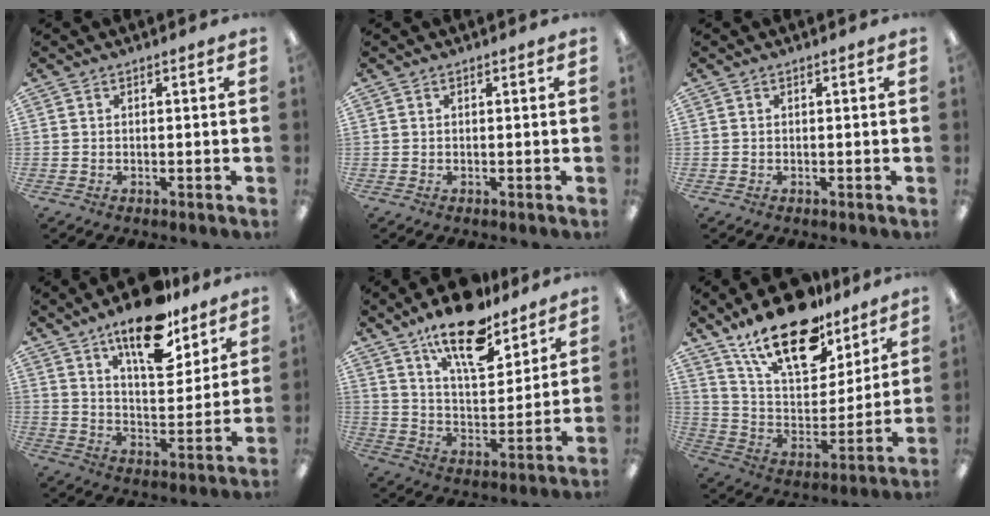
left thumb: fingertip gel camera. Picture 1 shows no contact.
{"total": 0.0}
{"total": 0.0}
{"total": 17.4, "force": [12.4, 7.0, 10.1], "torque": [-0.148, -0.070, 0.208]}
{"total": 16.9, "force": [12.8, 6.1, 9.2], "torque": [-0.148, -0.072, 0.217]}
{"total": 22.0, "force": [15.6, 9.8, 12.0], "torque": [-0.209, -0.092, 0.276]}